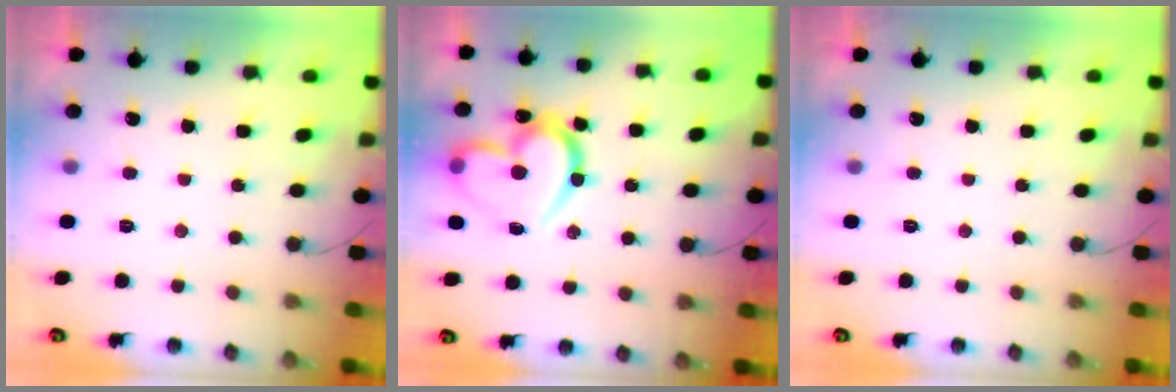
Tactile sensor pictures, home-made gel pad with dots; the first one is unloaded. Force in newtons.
{"total": 19.5, "press": 19.5, "slide": 1.5}
{"total": 0.0}